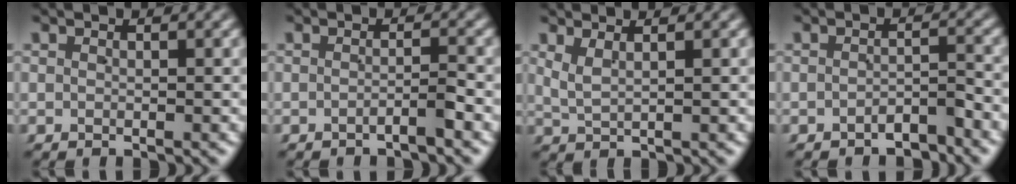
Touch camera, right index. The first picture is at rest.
{"total": 1.4, "force": [-1.1, -0.1, 0.8], "torque": [-0.008, 0.004, -0.024]}
{"total": 1.8, "force": [1.2, 0.4, 1.2], "torque": [-0.033, -0.004, 0.029]}
{"total": 2.5, "force": [-2.3, 0.6, 0.8], "torque": [0.002, -0.001, -0.041]}